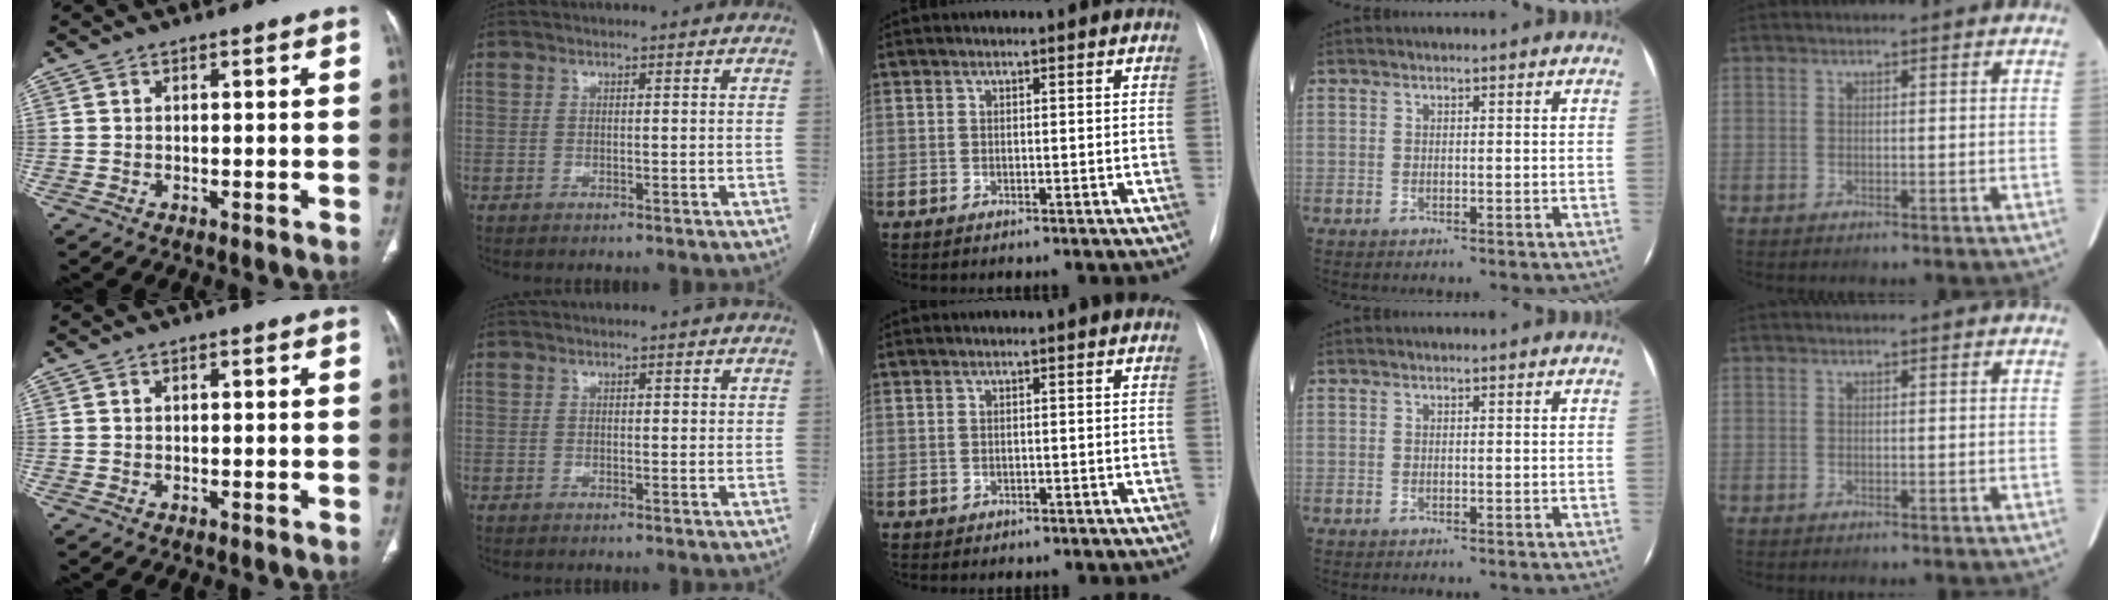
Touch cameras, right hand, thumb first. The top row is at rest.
{"thumb": {"total": 0.6, "force": [0.2, 0.4, 0.4], "torque": [-0.008, 0.001, 0.003]}, "index": {"total": 0.9, "force": [0.3, 0.5, 0.6], "torque": [-0.006, 0.003, 0.003]}, "middle": {"total": 0.7, "force": [-0.2, 0.6, 0.1], "torque": [-0.004, 0.002, 0.000]}}